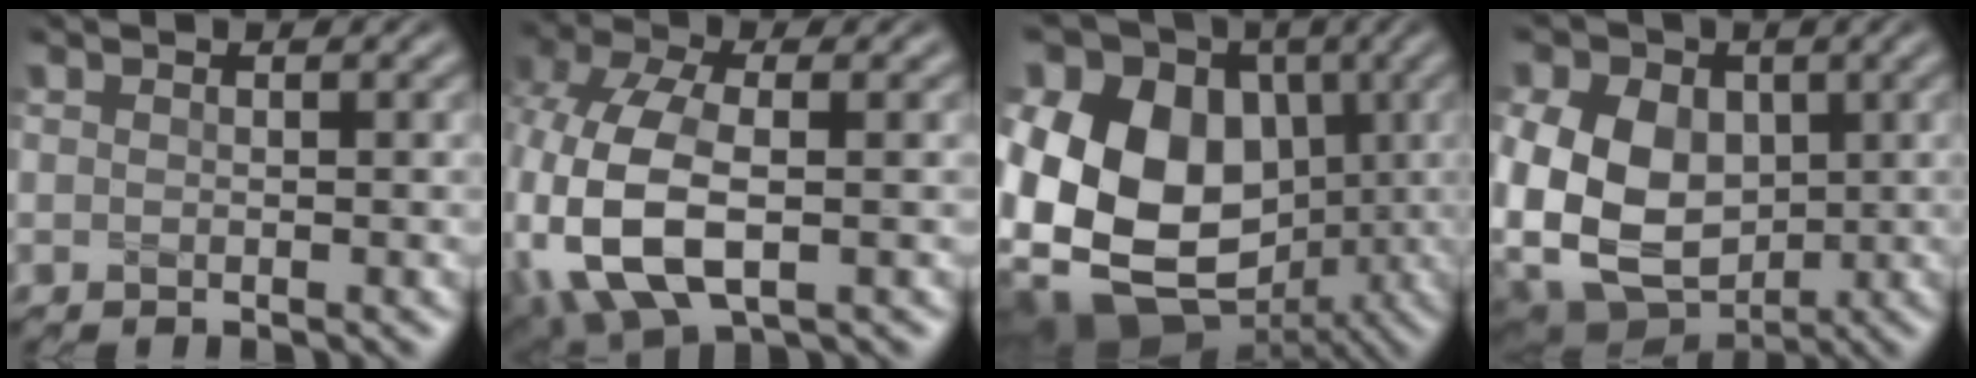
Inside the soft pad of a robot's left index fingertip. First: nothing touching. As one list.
[{"total": 10.4, "force": [-1.7, 6.4, 8.1], "torque": [-0.211, -0.021, -0.024]}, {"total": 19.8, "force": [-1.0, 16.4, 11.0], "torque": [-0.224, 0.012, -0.044]}, {"total": 15.5, "force": [0.9, 12.7, 8.8], "torque": [-0.213, 0.005, 0.008]}]